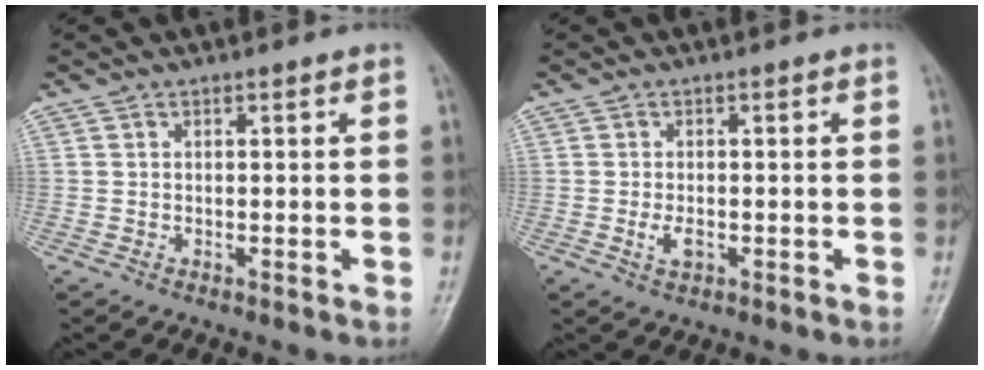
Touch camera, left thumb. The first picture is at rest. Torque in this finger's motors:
{"motor_torque": [-0.05, 0.25, 0.51, -0.05, 0.01]}